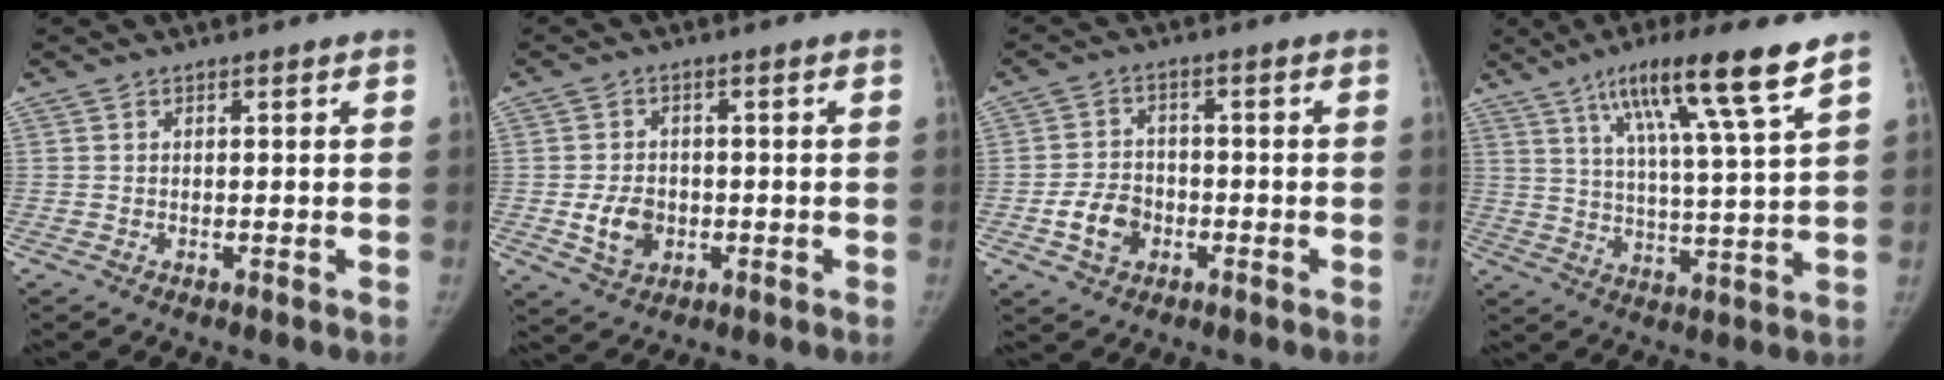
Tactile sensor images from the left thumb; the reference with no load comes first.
{"total": 6.0, "force": [-1.1, 4.7, 3.7], "torque": [-0.047, 0.003, -0.013]}
{"total": 6.7, "force": [-2.3, 5.3, 3.4], "torque": [-0.045, 0.016, -0.039]}
{"total": 15.6, "force": [9.5, 0.7, 12.3], "torque": [-0.201, -0.036, 0.155]}